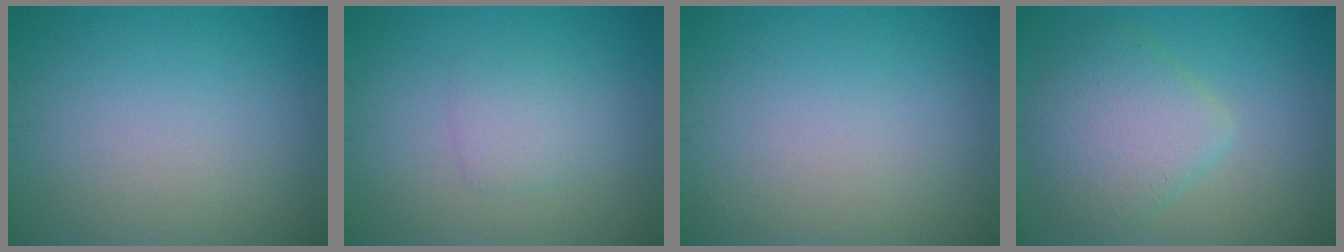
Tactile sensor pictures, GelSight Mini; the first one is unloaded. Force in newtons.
{"total": 1.8, "press": 1.8, "slide": 0.2}
{"total": 0.0}
{"total": 5.0, "press": 5.0, "slide": 0.2}